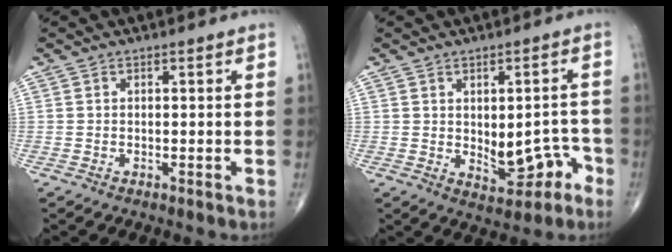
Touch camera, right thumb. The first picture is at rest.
{"total": 7.9, "force": [-2.0, 4.7, 6.1], "torque": [-0.051, 0.024, -0.012]}